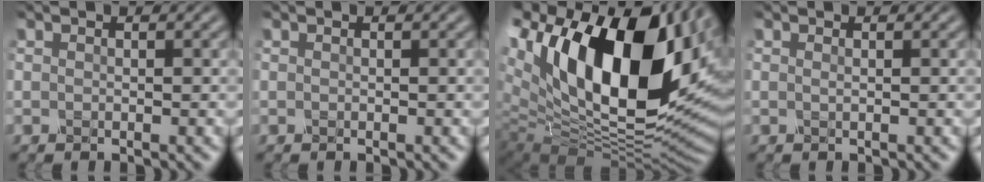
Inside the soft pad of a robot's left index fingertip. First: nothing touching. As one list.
[{"total": 0.0}, {"total": 19.6, "force": [4.7, 10.7, 15.7], "torque": [-0.273, -0.005, 0.100]}, {"total": 0.0}]